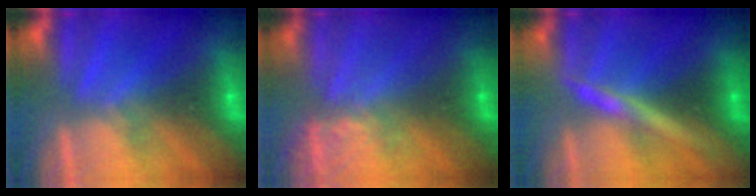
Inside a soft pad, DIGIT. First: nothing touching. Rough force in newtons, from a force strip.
{"total": 3.8}
{"total": 3.0}